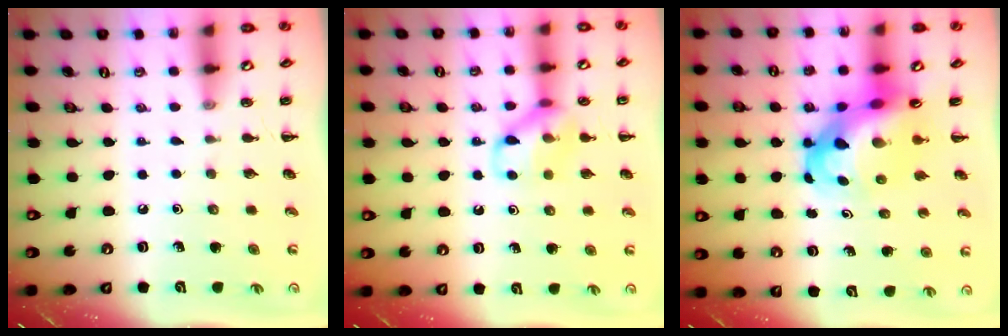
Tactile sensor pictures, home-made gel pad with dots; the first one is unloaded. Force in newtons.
{"total": 11.9, "press": 11.8, "slide": 1.5}
{"total": 8.9, "press": 8.5, "slide": 2.8}